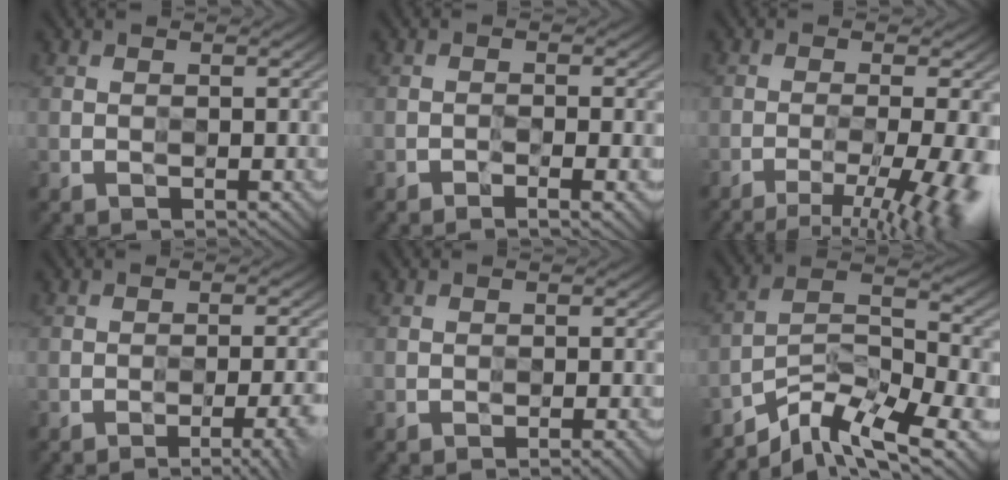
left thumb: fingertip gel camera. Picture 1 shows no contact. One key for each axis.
{"total": 2.9, "fx": -1.3, "fy": 0.5, "fz": 2.5, "tx": -0.045, "ty": 0.000, "tz": -0.024}
{"total": 8.9, "fx": -4.3, "fy": 2.0, "fz": 7.5, "tx": -0.103, "ty": -0.005, "tz": -0.056}
{"total": 6.2, "fx": -3.3, "fy": 1.3, "fz": 5.1, "tx": -0.069, "ty": 0.005, "tz": -0.041}
{"total": 1.8, "fx": -1.0, "fy": 0.2, "fz": 1.4, "tx": -0.014, "ty": 0.005, "tz": -0.018}
{"total": 11.4, "fx": -8.0, "fy": 3.2, "fz": 7.4, "tx": -0.128, "ty": -0.003, "tz": -0.153}